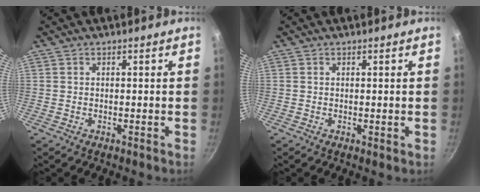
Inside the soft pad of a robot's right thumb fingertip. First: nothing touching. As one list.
[{"total": 0.0}]